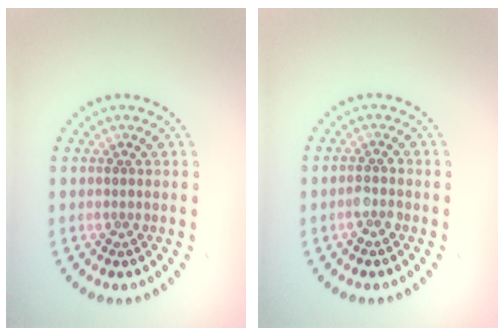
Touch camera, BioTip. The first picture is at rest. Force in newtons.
{"total": 1.4, "press": 1.3, "slide": 0.6}